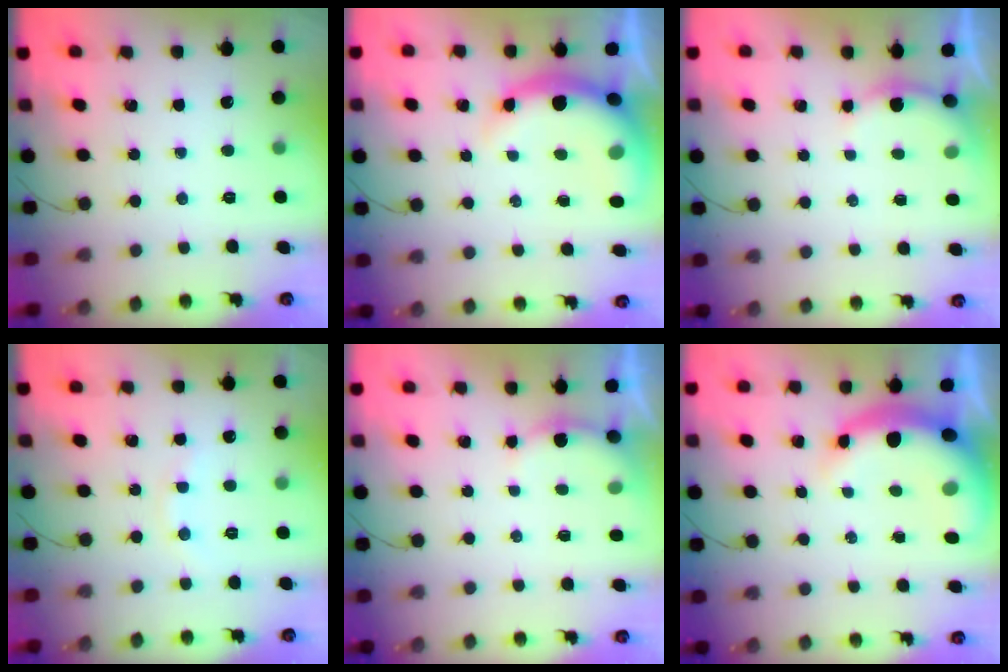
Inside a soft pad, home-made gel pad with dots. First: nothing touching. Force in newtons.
{"total": 11.0, "press": 10.8, "slide": 2.2}
{"total": 3.8, "press": 3.7, "slide": 0.6}
{"total": 6.5, "press": 6.4, "slide": 1.1}
{"total": 4.5, "press": 4.5, "slide": 0.5}
{"total": 11.5, "press": 11.1, "slide": 2.7}